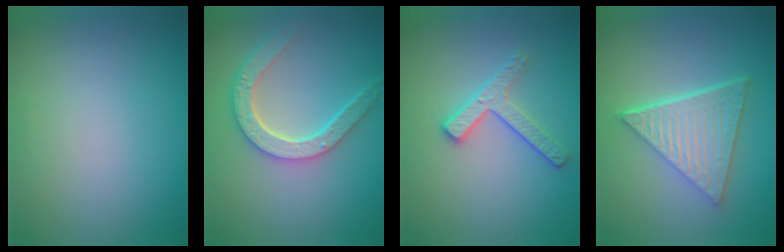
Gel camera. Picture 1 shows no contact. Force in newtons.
{"total": 5.0, "press": 4.1, "slide": 3.0}
{"total": 2.8, "press": 2.5, "slide": 1.3}
{"total": 6.3, "press": 4.7, "slide": 4.2}